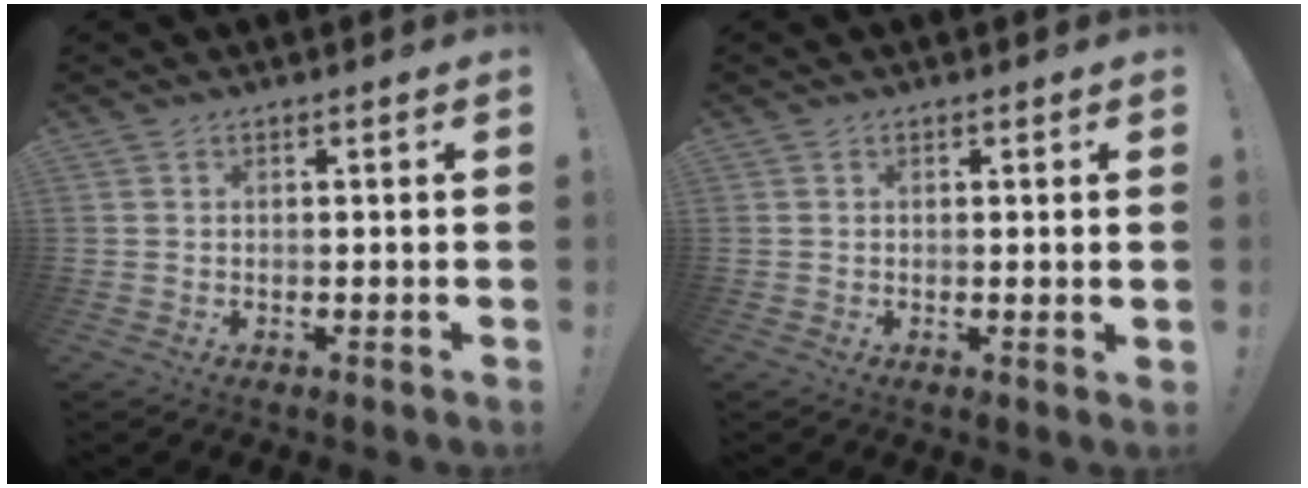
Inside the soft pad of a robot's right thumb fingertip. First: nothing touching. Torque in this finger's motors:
{"motor_torque": [-0.25, 0.23, -0.11, 0.04, -0.08]}